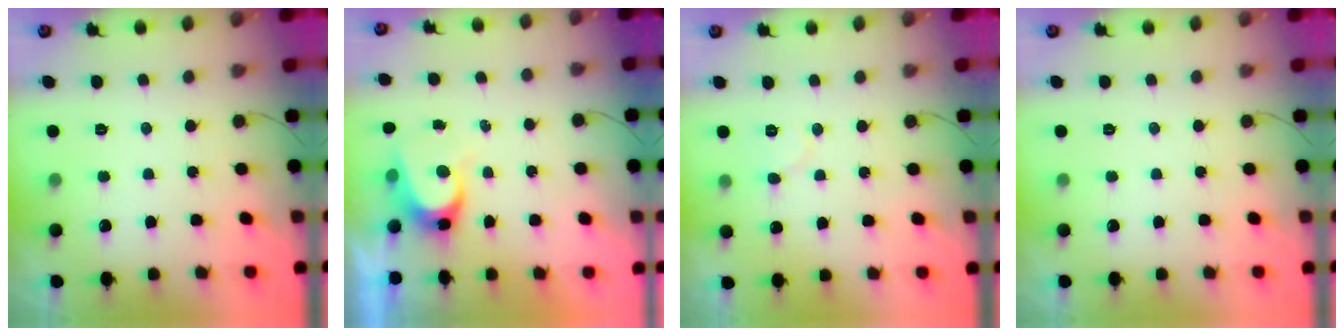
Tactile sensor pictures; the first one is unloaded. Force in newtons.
{"total": 6.1, "press": 6.1, "slide": 0.4}
{"total": 5.7, "press": 5.7, "slide": 0.5}
{"total": 0.0}